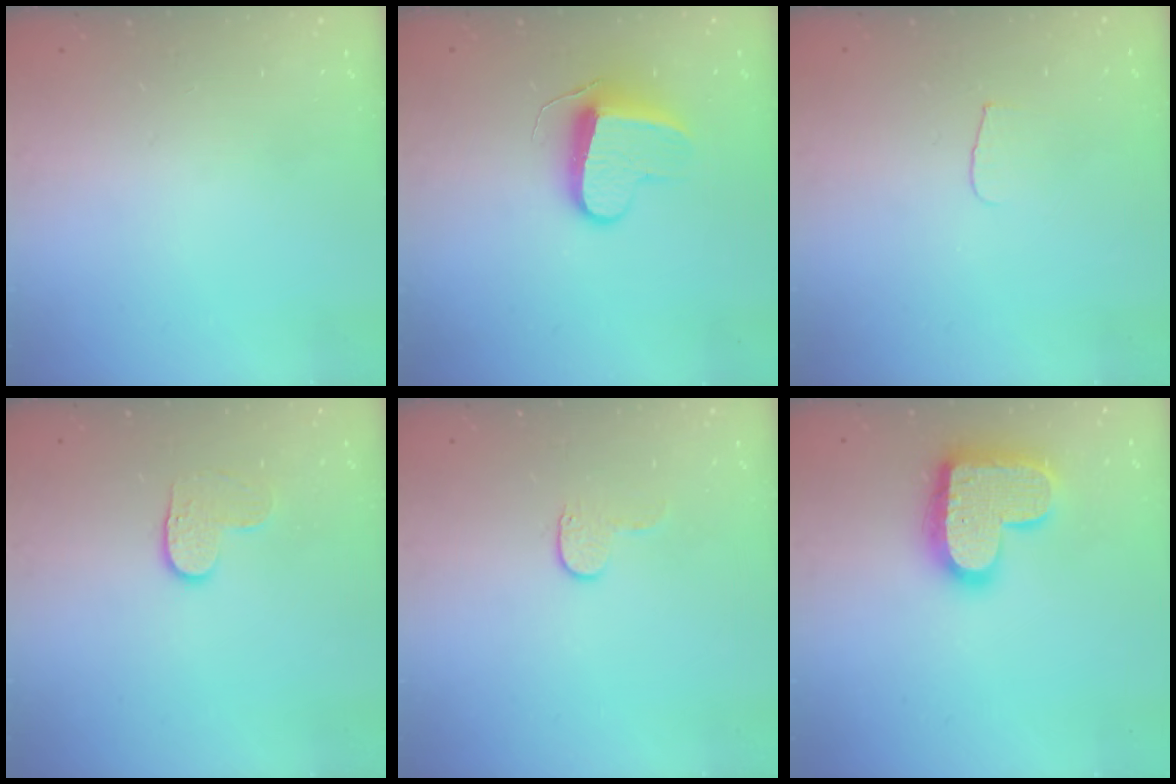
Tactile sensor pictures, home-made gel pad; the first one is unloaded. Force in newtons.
{"total": 9.2, "press": 9.2, "slide": 0.2}
{"total": 4.3, "press": 4.2, "slide": 0.4}
{"total": 4.0, "press": 4.0, "slide": 0.4}
{"total": 4.7, "press": 4.7, "slide": 0.5}
{"total": 20.1, "press": 20.1, "slide": 1.3}